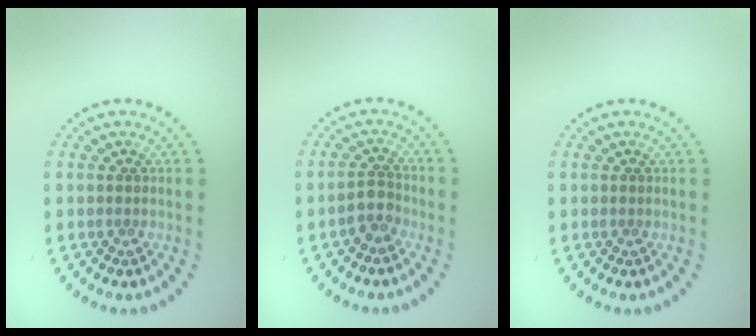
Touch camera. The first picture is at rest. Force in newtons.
{"total": 1.9, "press": 1.5, "slide": 1.2}
{"total": 0.0}